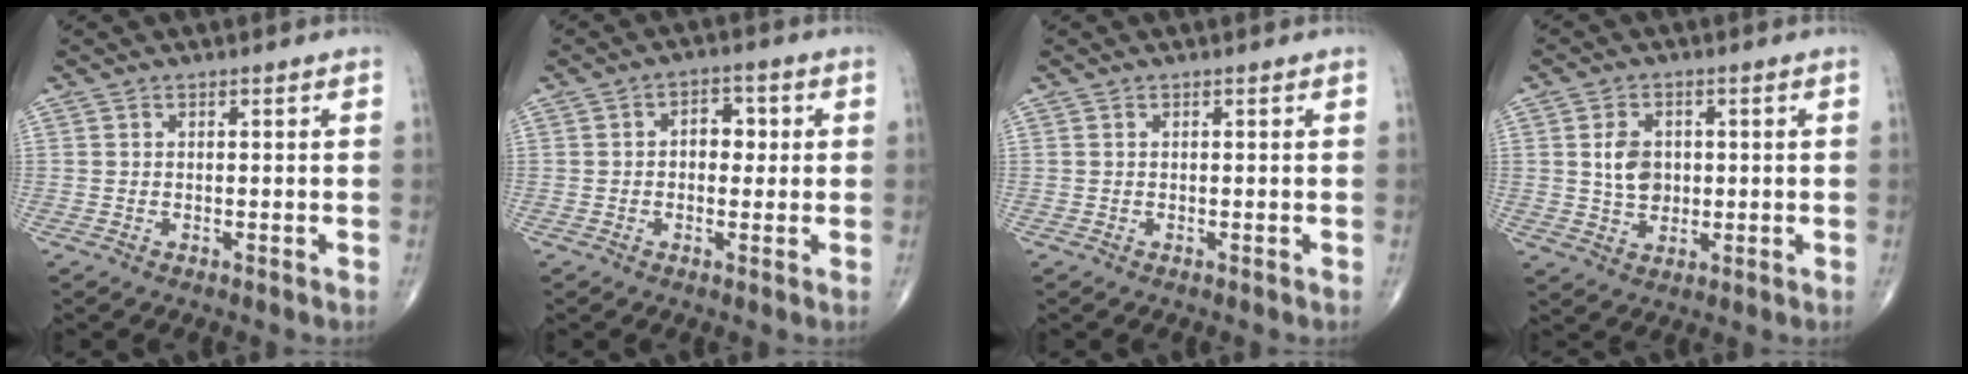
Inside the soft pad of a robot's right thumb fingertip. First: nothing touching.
{"total": 4.9, "force": [0.5, 3.3, 3.5], "torque": [-0.025, 0.009, 0.000]}
{"total": 0.0}
{"total": 6.0, "force": [0.8, 4.5, 3.9], "torque": [-0.052, -0.008, 0.016]}